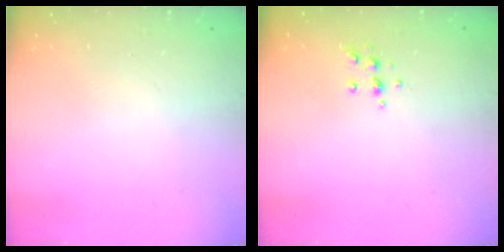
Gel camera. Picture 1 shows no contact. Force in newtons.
{"total": 6.2, "press": 6.1, "slide": 0.7}